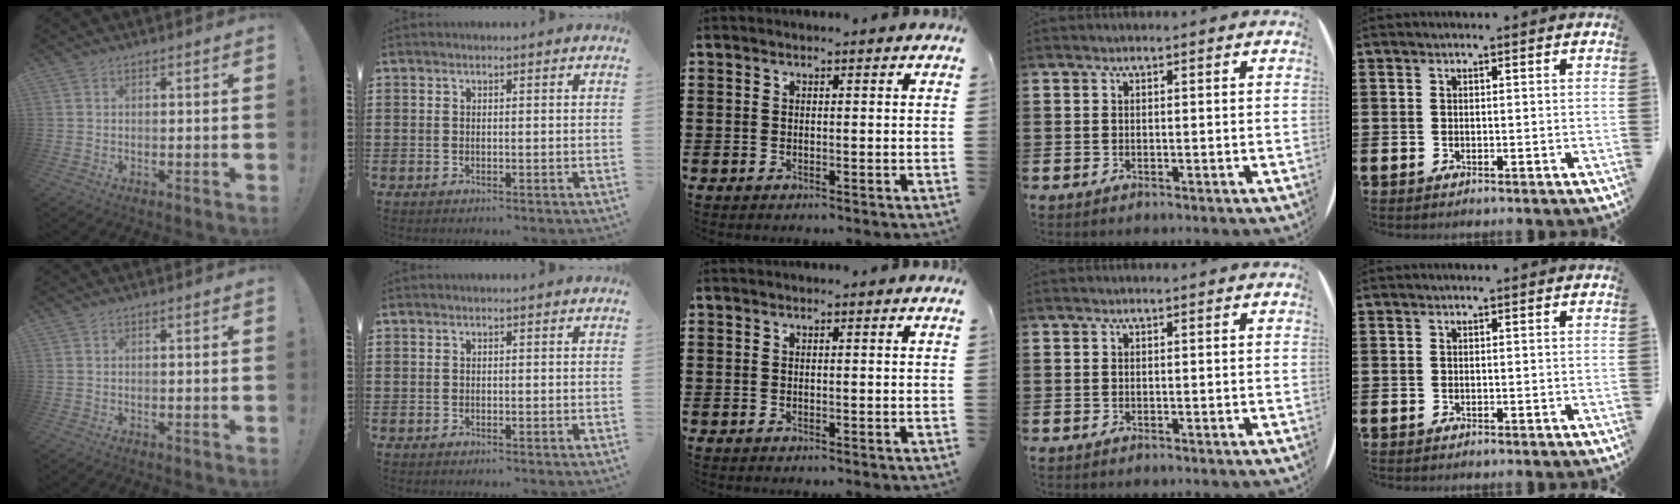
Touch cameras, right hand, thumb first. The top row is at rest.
{}